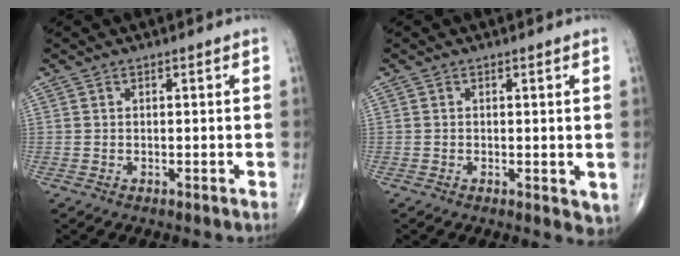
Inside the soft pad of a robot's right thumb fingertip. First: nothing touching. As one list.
[{"total": 2.8, "force": [-0.2, 1.4, 2.4], "torque": [-0.022, -0.007, -0.004]}]